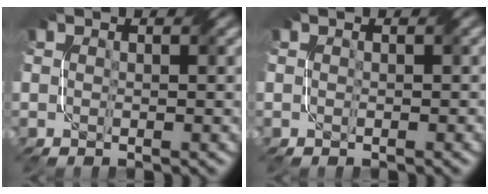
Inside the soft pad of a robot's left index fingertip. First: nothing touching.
{"total": 0.0}